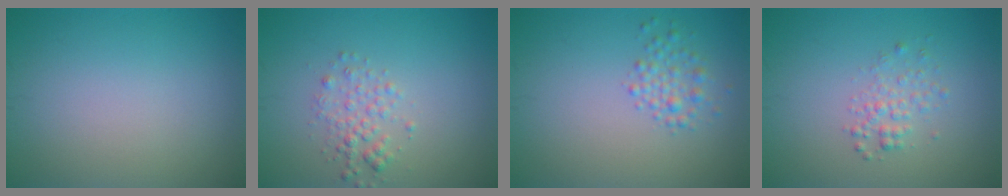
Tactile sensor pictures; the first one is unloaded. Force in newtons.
{"total": 2.0, "press": 2.0, "slide": 0.1}
{"total": 1.9, "press": 1.9, "slide": 0.1}
{"total": 1.7, "press": 1.7, "slide": 0.1}